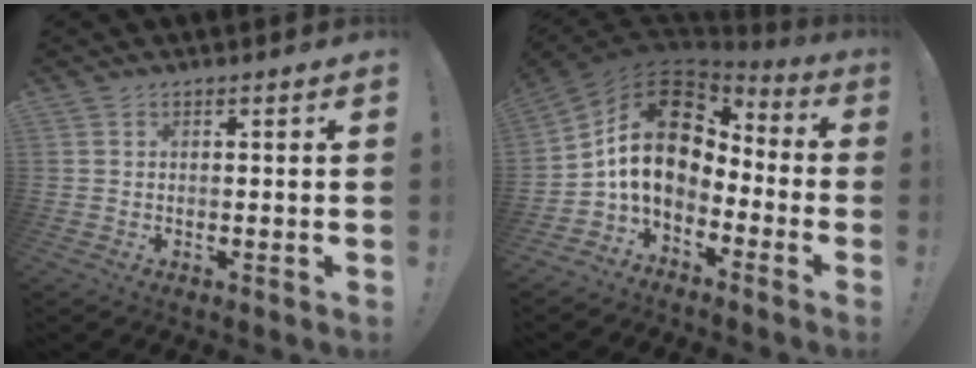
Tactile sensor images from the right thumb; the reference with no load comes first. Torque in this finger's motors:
{"motor_torque": [2.67, 2.34, 1.47, -1.30, 0.15]}